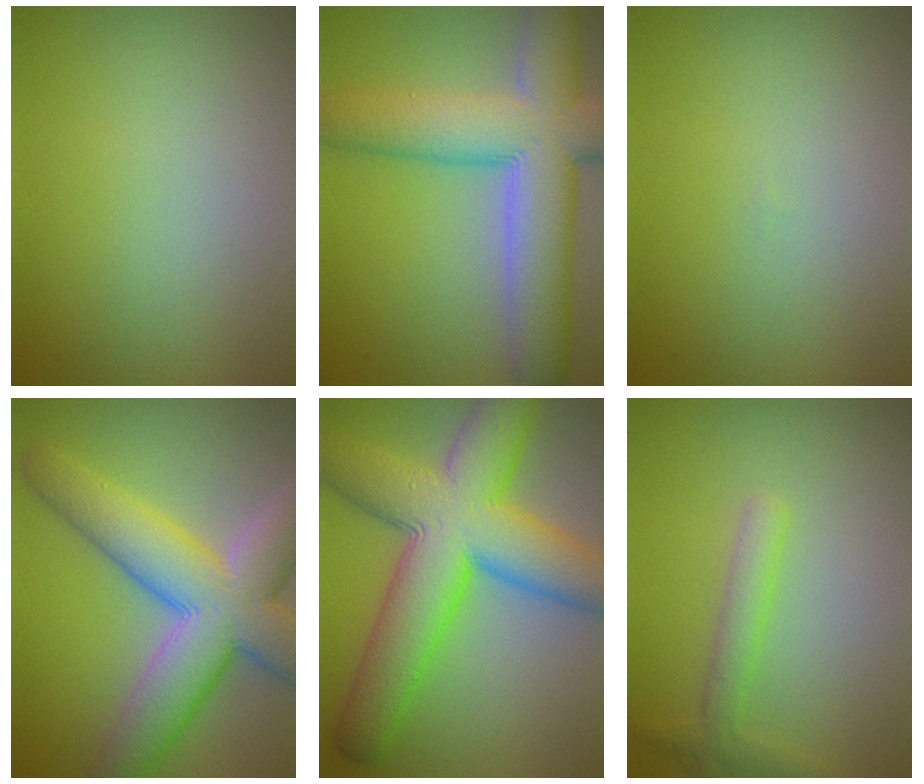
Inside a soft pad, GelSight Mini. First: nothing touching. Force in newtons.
{"total": 10.6, "press": 10.6, "slide": 0.6}
{"total": 0.0}
{"total": 10.5, "press": 10.4, "slide": 0.8}
{"total": 12.0, "press": 12.0, "slide": 0.2}
{"total": 2.2, "press": 2.2, "slide": 0.1}